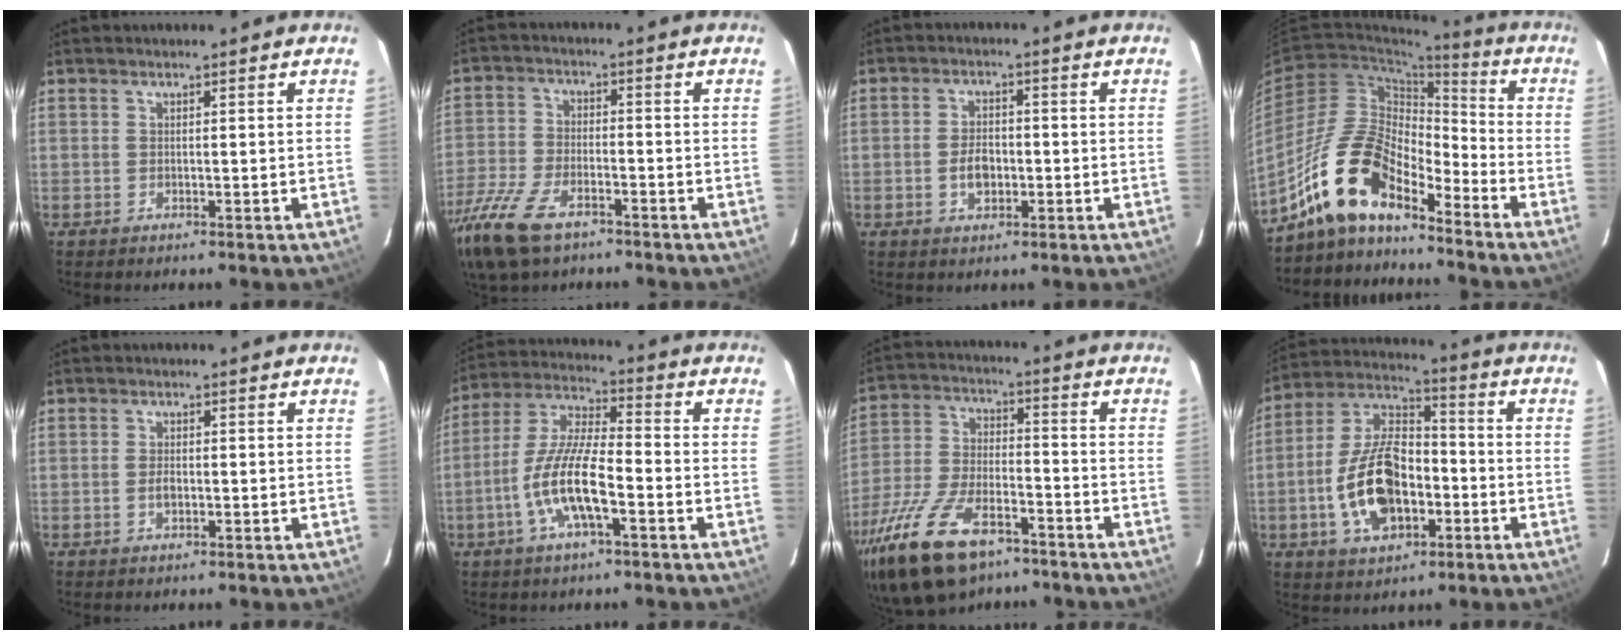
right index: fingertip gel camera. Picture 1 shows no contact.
{"total": 16.8, "force": [-11.2, 7.5, 10.0], "torque": [-0.248, -0.039, -0.218]}
{"total": 4.7, "force": [-1.1, 3.1, 3.3], "torque": [-0.065, 0.005, -0.016]}
{"total": 14.0, "force": [-11.1, 4.9, 7.1], "torque": [-0.131, 0.014, -0.220]}
{"total": 1.9, "force": [-0.5, 1.2, 1.5], "torque": [-0.029, 0.001, -0.009]}
{"total": 12.7, "force": [-4.8, 3.2, 11.4], "torque": [-0.238, -0.002, -0.093]}
{"total": 22.0, "force": [-14.6, 9.8, 13.3], "torque": [-0.283, -0.030, -0.256]}
{"total": 16.6, "force": [-4.8, 9.5, 12.8], "torque": [-0.261, 0.015, -0.078]}